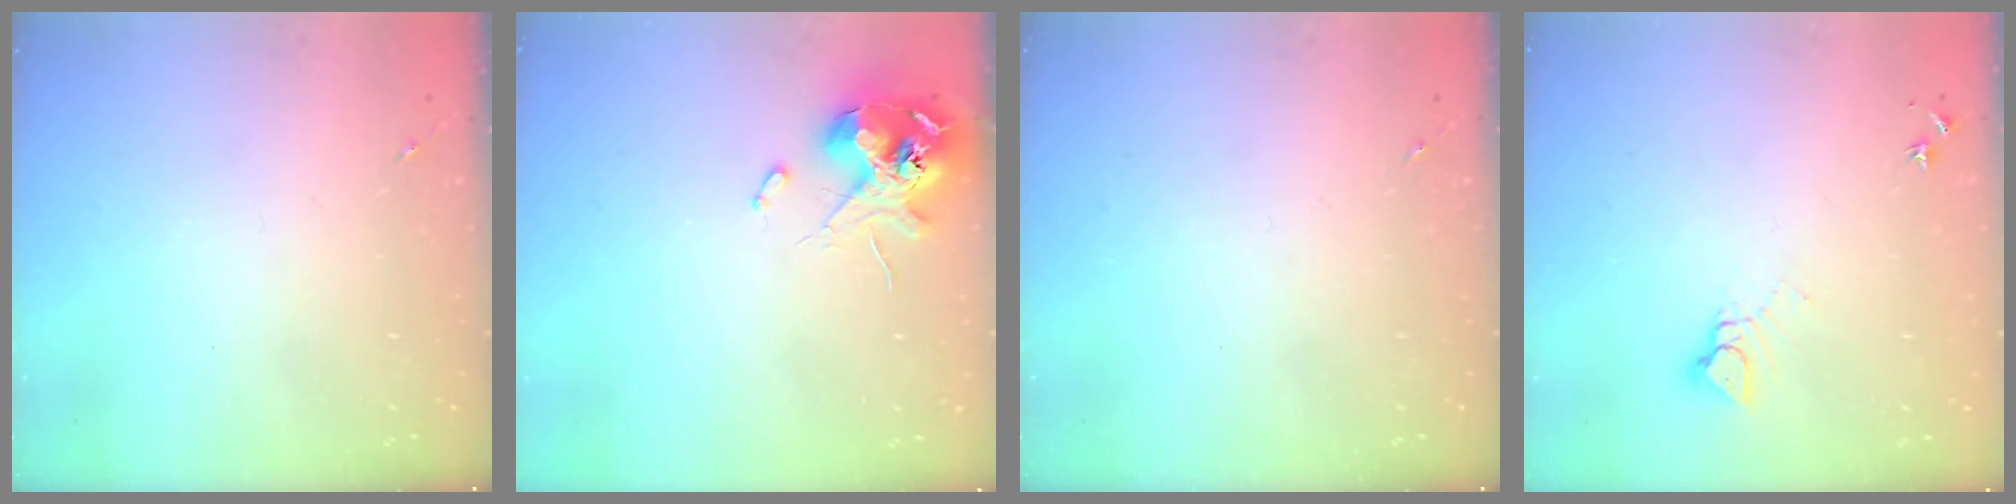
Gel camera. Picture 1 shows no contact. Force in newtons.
{"total": 12.1, "press": 11.9, "slide": 1.8}
{"total": 0.0}
{"total": 4.7, "press": 4.7, "slide": 0.3}